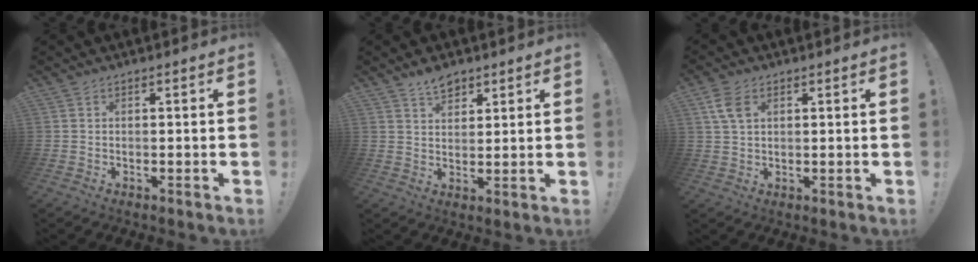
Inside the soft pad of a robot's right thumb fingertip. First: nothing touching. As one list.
[{"total": 5.9, "force": [4.3, 3.2, 2.3], "torque": [-0.030, -0.020, 0.078]}, {"total": 5.8, "force": [2.4, 3.5, 3.9], "torque": [-0.071, -0.006, 0.045]}]